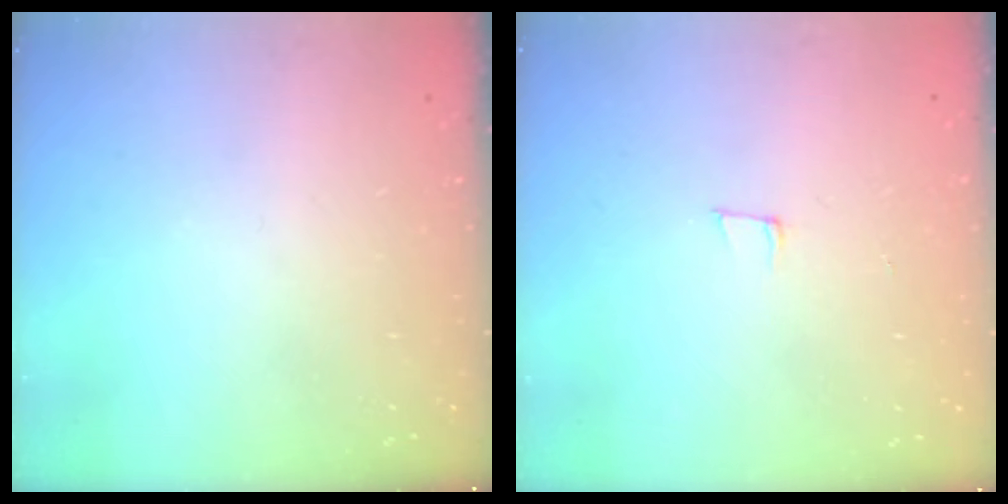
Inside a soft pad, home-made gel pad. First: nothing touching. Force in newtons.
{"total": 5.6, "press": 4.5, "slide": 3.3}